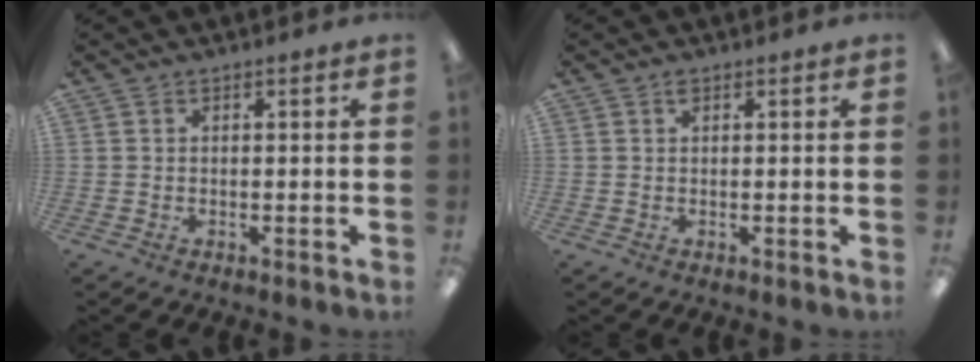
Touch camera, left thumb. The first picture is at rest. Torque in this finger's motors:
{"motor_torque": [0.41, 0.02, 0.62, 0.04, 0.00]}